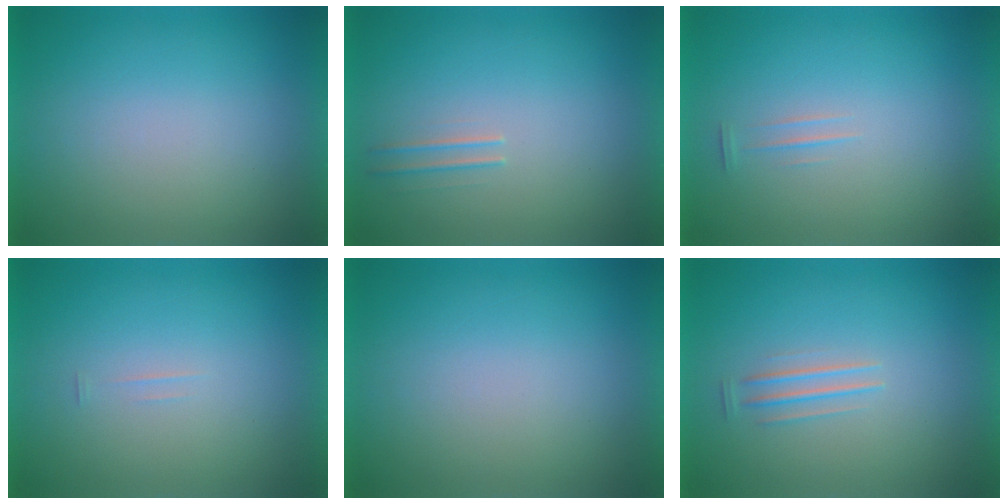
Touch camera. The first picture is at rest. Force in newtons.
{"total": 1.5}
{"total": 1.2}
{"total": 1.8}
{"total": 0.0}
{"total": 1.3}